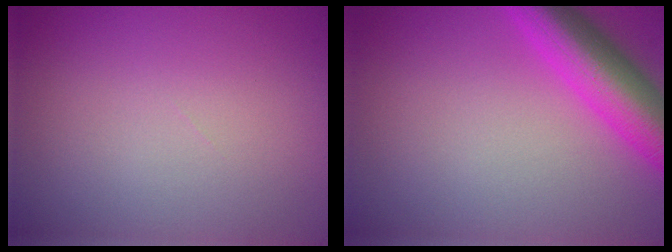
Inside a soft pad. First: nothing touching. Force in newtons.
{"total": 7.2, "press": 7.2, "slide": 0.2}